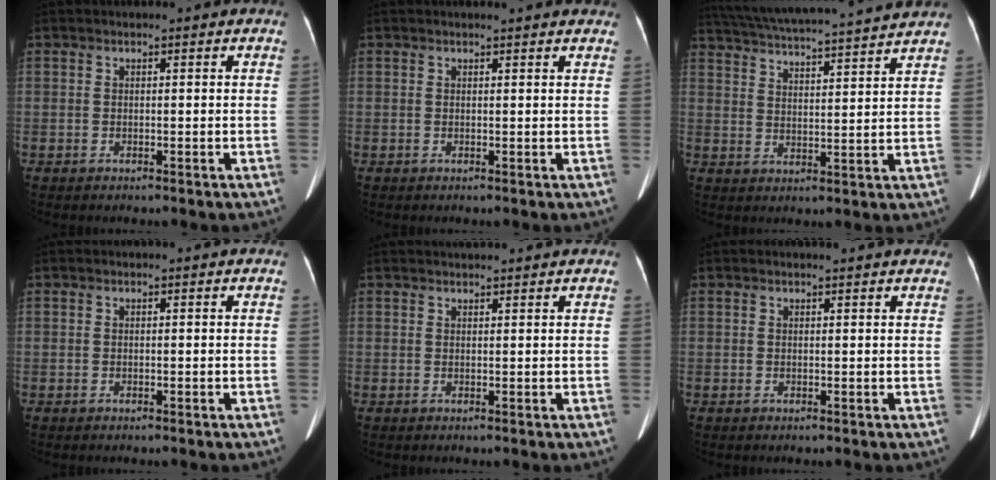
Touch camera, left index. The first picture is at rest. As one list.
[{"total": 5.2, "force": [4.9, 0.6, 1.7], "torque": [-0.018, 0.011, 0.041]}, {"total": 19.8, "force": [18.2, 0.1, 7.8], "torque": [-0.143, 0.016, 0.262]}, {"total": 0.0}, {"total": 3.3, "force": [3.2, 0.1, 0.9], "torque": [-0.011, 0.028, 0.046]}, {"total": 4.5, "force": [4.2, 0.5, 1.6], "torque": [-0.019, 0.014, 0.038]}]